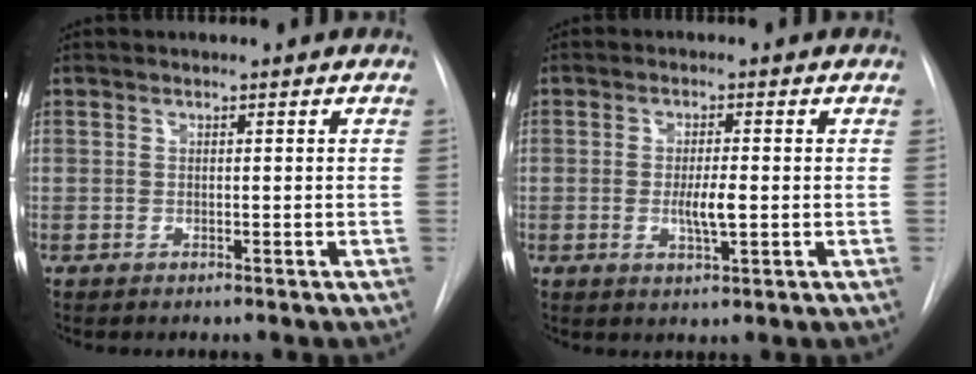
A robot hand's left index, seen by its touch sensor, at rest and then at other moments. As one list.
[{"total": 3.8, "force": [-0.5, 0.7, 3.7], "torque": [-0.069, -0.005, -0.006]}]